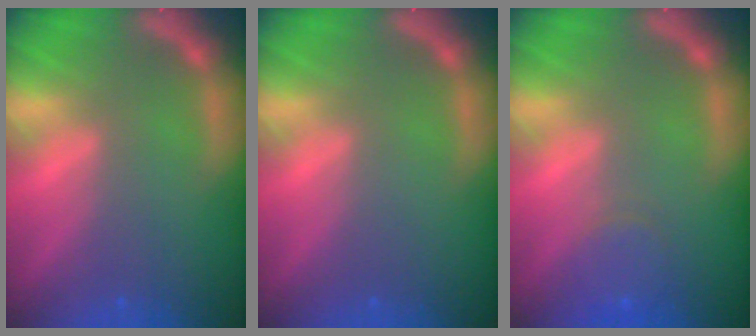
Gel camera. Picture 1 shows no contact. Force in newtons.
{"total": 0.0}
{"total": 3.0}